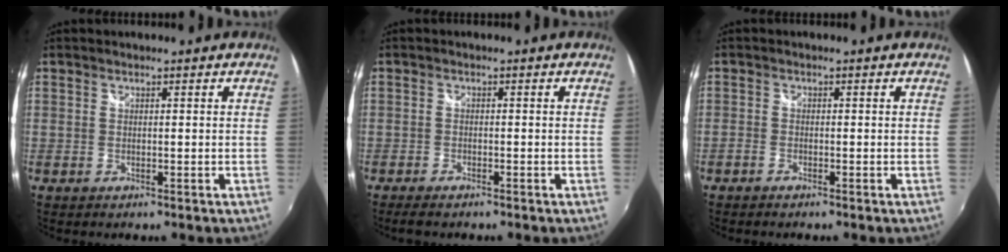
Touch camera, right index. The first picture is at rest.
{"total": 2.9, "force": [-2.5, 0.7, 1.3], "torque": [-0.036, -0.012, -0.046]}
{"total": 1.4, "force": [-1.2, 0.5, 0.5], "torque": [-0.016, -0.004, -0.027]}